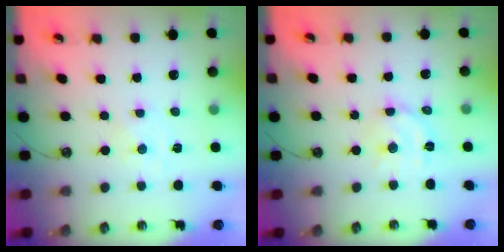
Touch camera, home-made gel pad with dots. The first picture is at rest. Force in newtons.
{"total": 10.2, "press": 10.2, "slide": 0.7}